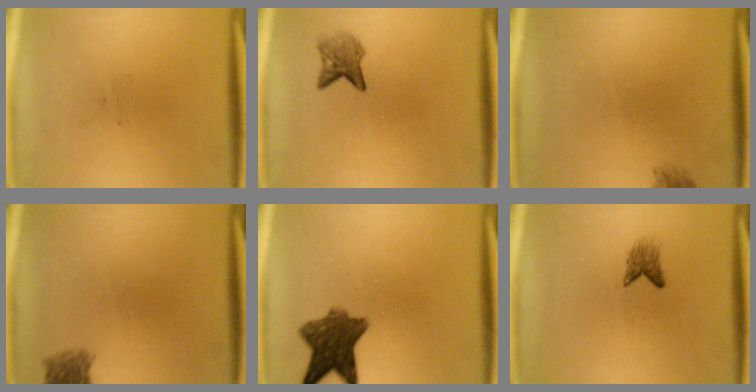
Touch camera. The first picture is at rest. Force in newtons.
{"total": 2.9}
{"total": 1.2}
{"total": 2.6}
{"total": 8.6}
{"total": 1.9}